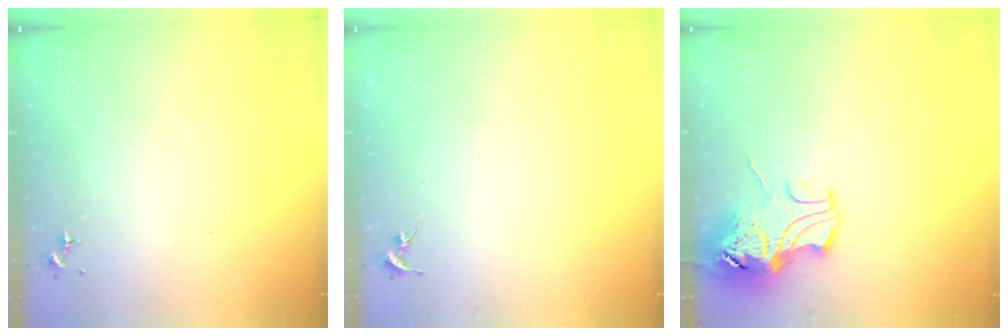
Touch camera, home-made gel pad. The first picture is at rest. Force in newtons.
{"total": 0.0}
{"total": 11.2, "press": 11.0, "slide": 1.7}